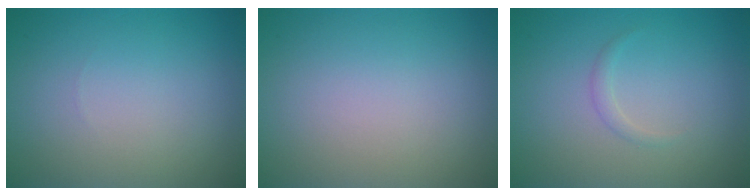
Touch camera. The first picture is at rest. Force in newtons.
{"total": 0.0}
{"total": 0.7, "press": 0.7, "slide": 0.0}